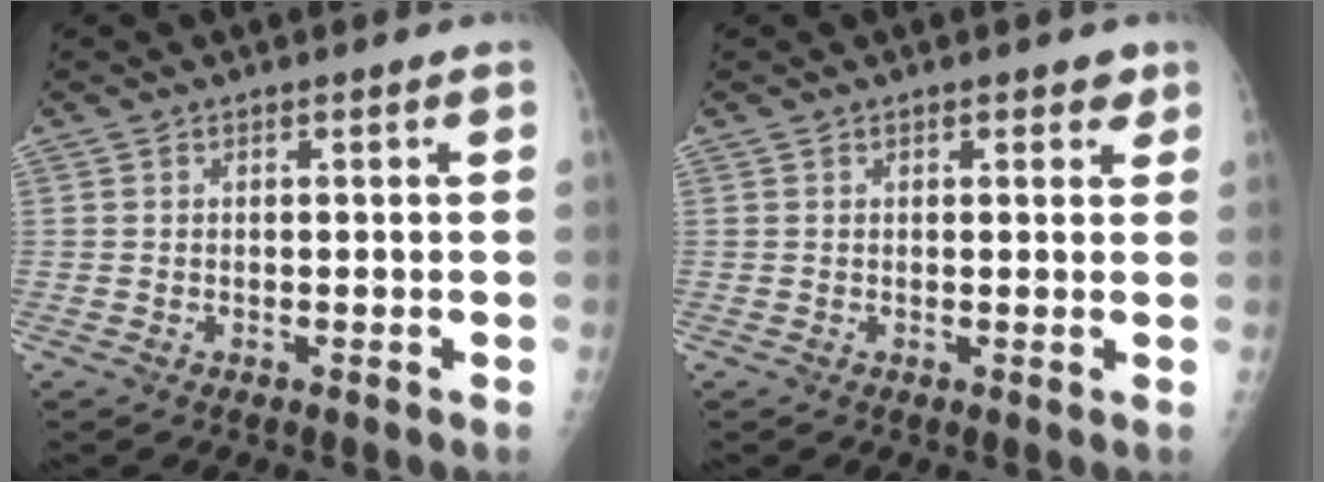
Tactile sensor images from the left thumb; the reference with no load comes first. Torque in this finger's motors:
{"motor_torque": [-0.31, 0.19, 0.05, 0.12, 0.03]}